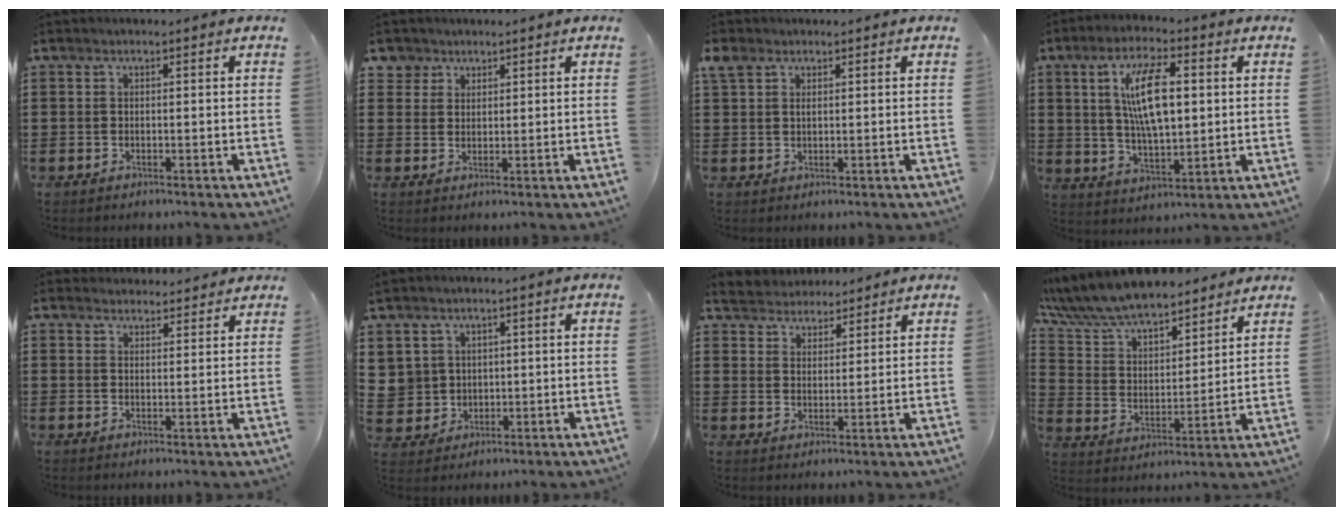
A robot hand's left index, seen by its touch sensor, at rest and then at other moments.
{"total": 3.2, "force": [2.0, 2.5, 0.1], "torque": [-0.008, 0.006, 0.035]}
{"total": 1.8, "force": [1.2, 1.0, 0.8], "torque": [-0.020, 0.005, 0.024]}
{"total": 10.7, "force": [2.5, 4.2, 9.5], "torque": [-0.178, 0.007, 0.037]}
{"total": 2.6, "force": [2.6, 0.4, -0.2], "torque": [-0.004, -0.005, 0.050]}
{"total": 4.1, "force": [1.5, 3.8, 0.2], "torque": [-0.026, 0.006, 0.029]}
{"total": 3.8, "force": [3.5, 1.3, -0.8], "torque": [-0.004, -0.010, 0.063]}
{"total": 8.8, "force": [8.2, 1.7, 2.5], "torque": [-0.087, -0.044, 0.147]}